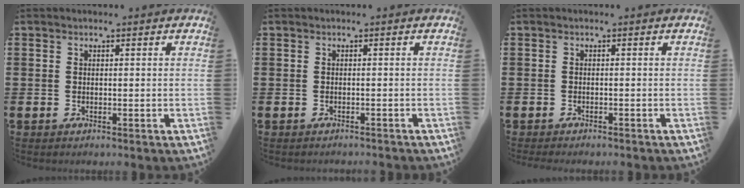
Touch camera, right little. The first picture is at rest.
{"total": 0.0}
{"total": 0.0}